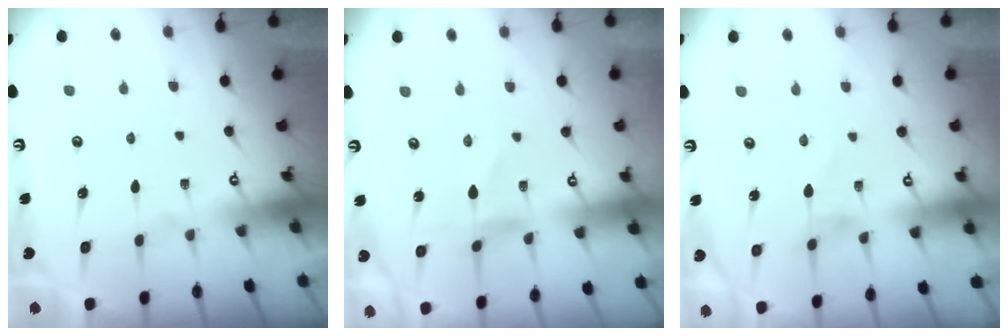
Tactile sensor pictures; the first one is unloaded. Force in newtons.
{"total": 0.9, "press": 0.8, "slide": 0.1}
{"total": 0.6, "press": 0.5, "slide": 0.3}